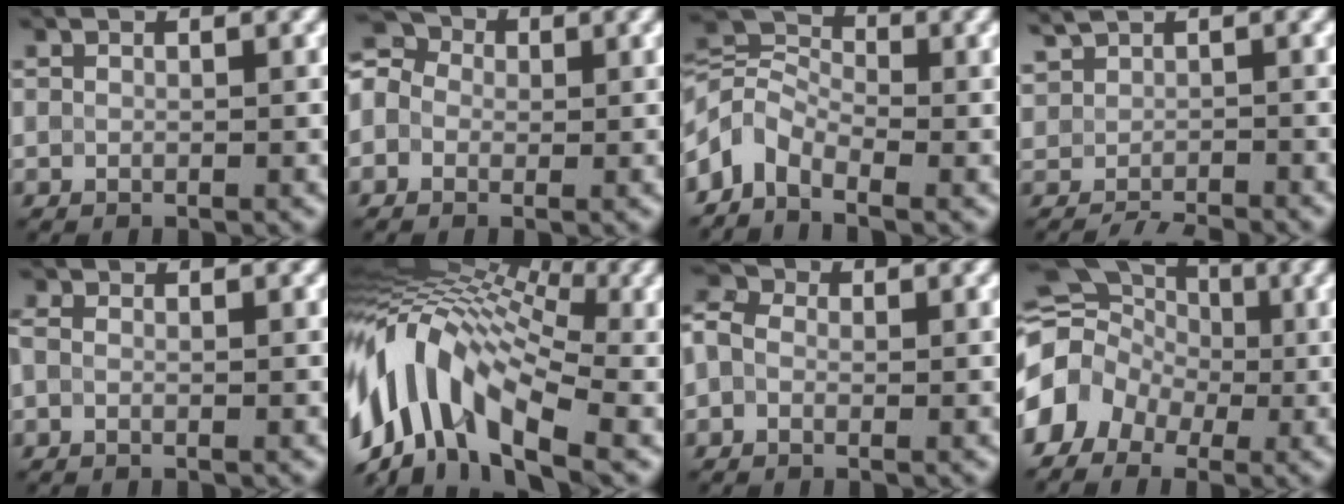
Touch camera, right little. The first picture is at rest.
{"total": 5.3, "force": [0.2, 4.5, 2.9], "torque": [-0.057, 0.035, -0.036]}
{"total": 4.9, "force": [-2.7, 3.0, 2.8], "torque": [-0.063, 0.011, -0.072]}
{"total": 2.0, "force": [-1.6, 1.0, 0.9], "torque": [-0.015, -0.008, -0.033]}
{"total": 0.7, "force": [-0.4, 0.4, 0.5], "torque": [-0.015, 0.000, -0.009]}
{"total": 13.0, "force": [-1.6, 7.1, 10.8], "torque": [-0.215, 0.035, -0.038]}
{"total": 3.3, "force": [-0.2, 2.7, 1.9], "torque": [-0.036, 0.022, -0.031]}
{"total": 7.2, "force": [-1.9, 5.8, 3.9], "torque": [-0.069, 0.012, -0.043]}